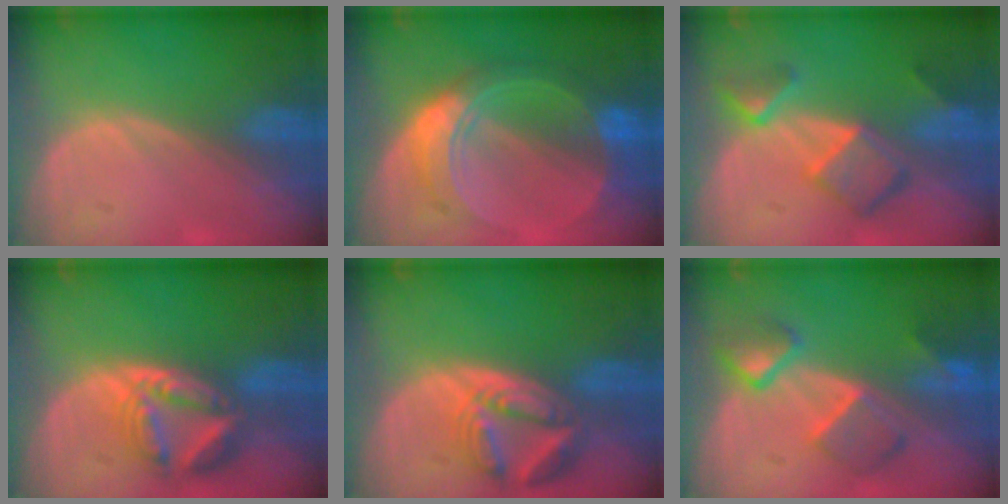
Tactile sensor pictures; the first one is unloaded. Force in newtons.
{"total": 8.7, "press": 8.7, "slide": 0.6}
{"total": 7.5, "press": 6.5, "slide": 3.7}
{"total": 8.0, "press": 7.1, "slide": 3.8}
{"total": 8.0, "press": 7.1, "slide": 3.7}
{"total": 6.9, "press": 6.7, "slide": 1.6}